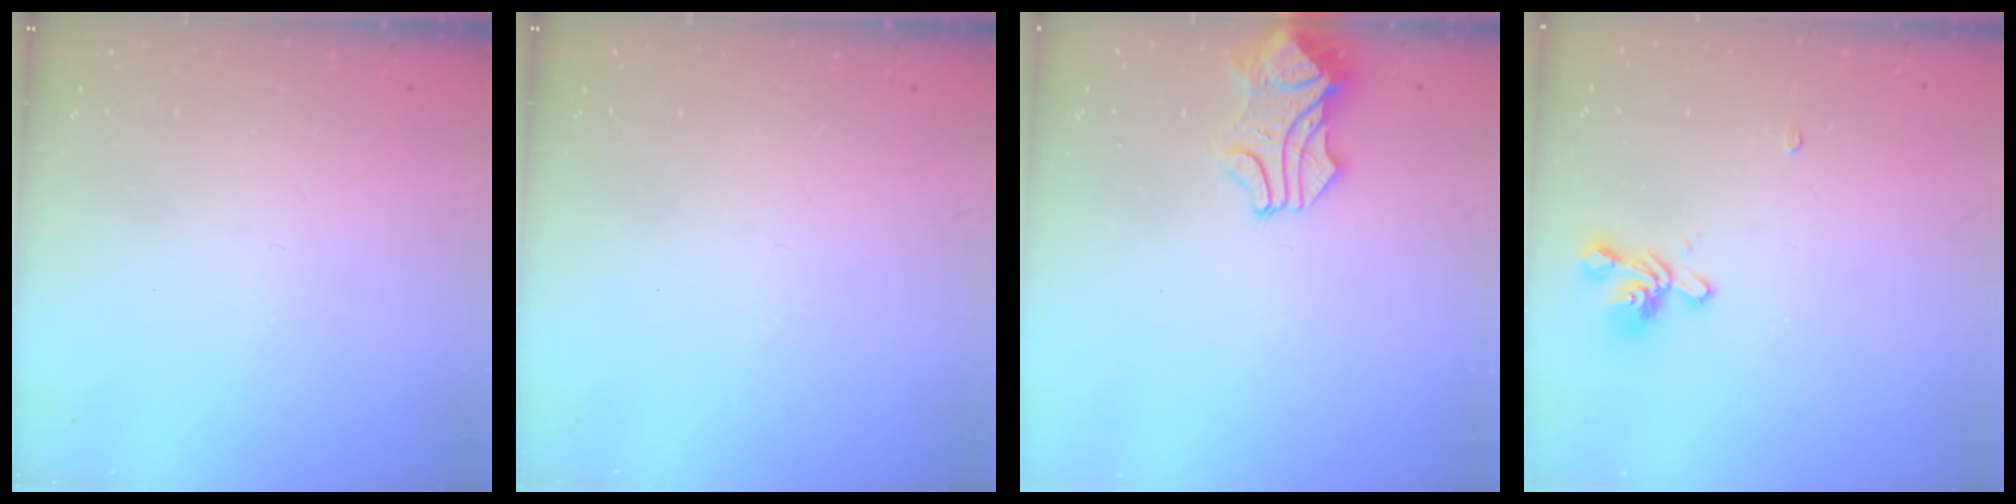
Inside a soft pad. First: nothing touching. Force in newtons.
{"total": 0.0}
{"total": 0.0}
{"total": 1.0, "press": 0.2, "slide": 1.0}